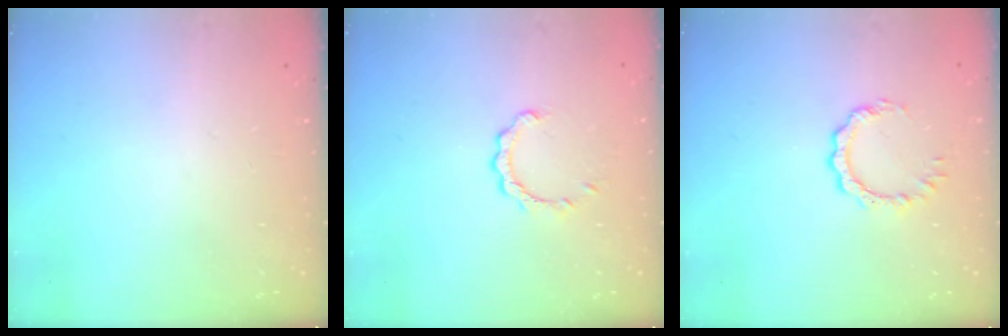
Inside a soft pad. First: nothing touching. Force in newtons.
{"total": 2.7, "press": 2.6, "slide": 0.2}
{"total": 4.9, "press": 4.8, "slide": 0.3}